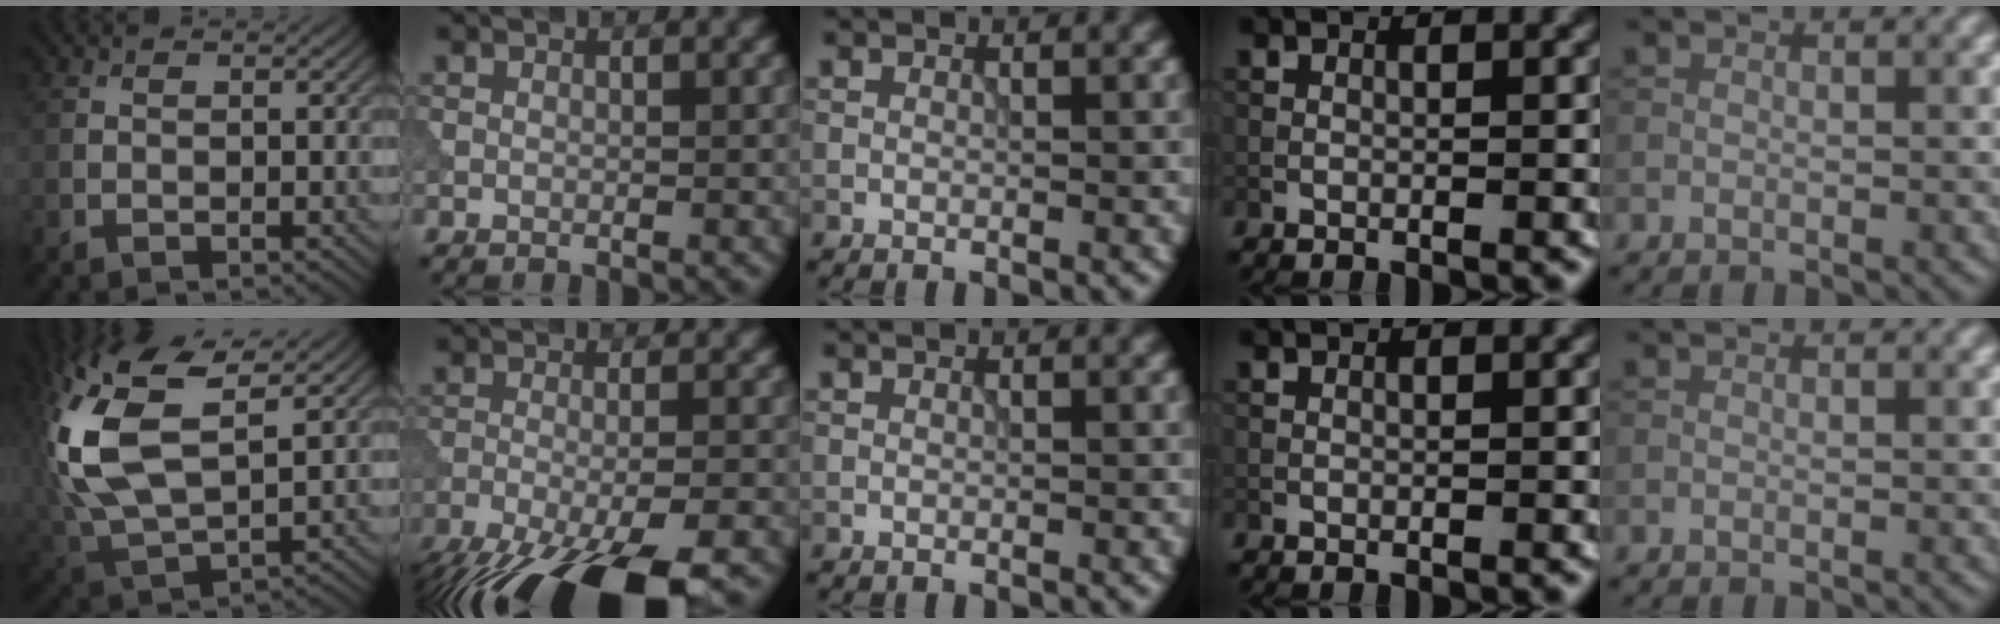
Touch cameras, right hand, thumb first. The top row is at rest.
{"thumb": {"total": 15.5, "force": [3.7, 8.0, 12.7], "torque": [-0.313, 0.007, 0.081]}, "index": {"total": 12.1, "force": [-8.9, 3.3, 7.5], "torque": [-0.125, -0.054, -0.129]}}